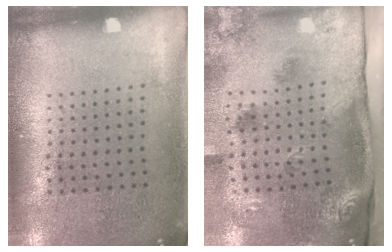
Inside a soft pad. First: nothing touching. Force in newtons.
{"total": 3.5, "press": 2.2, "slide": 2.7}